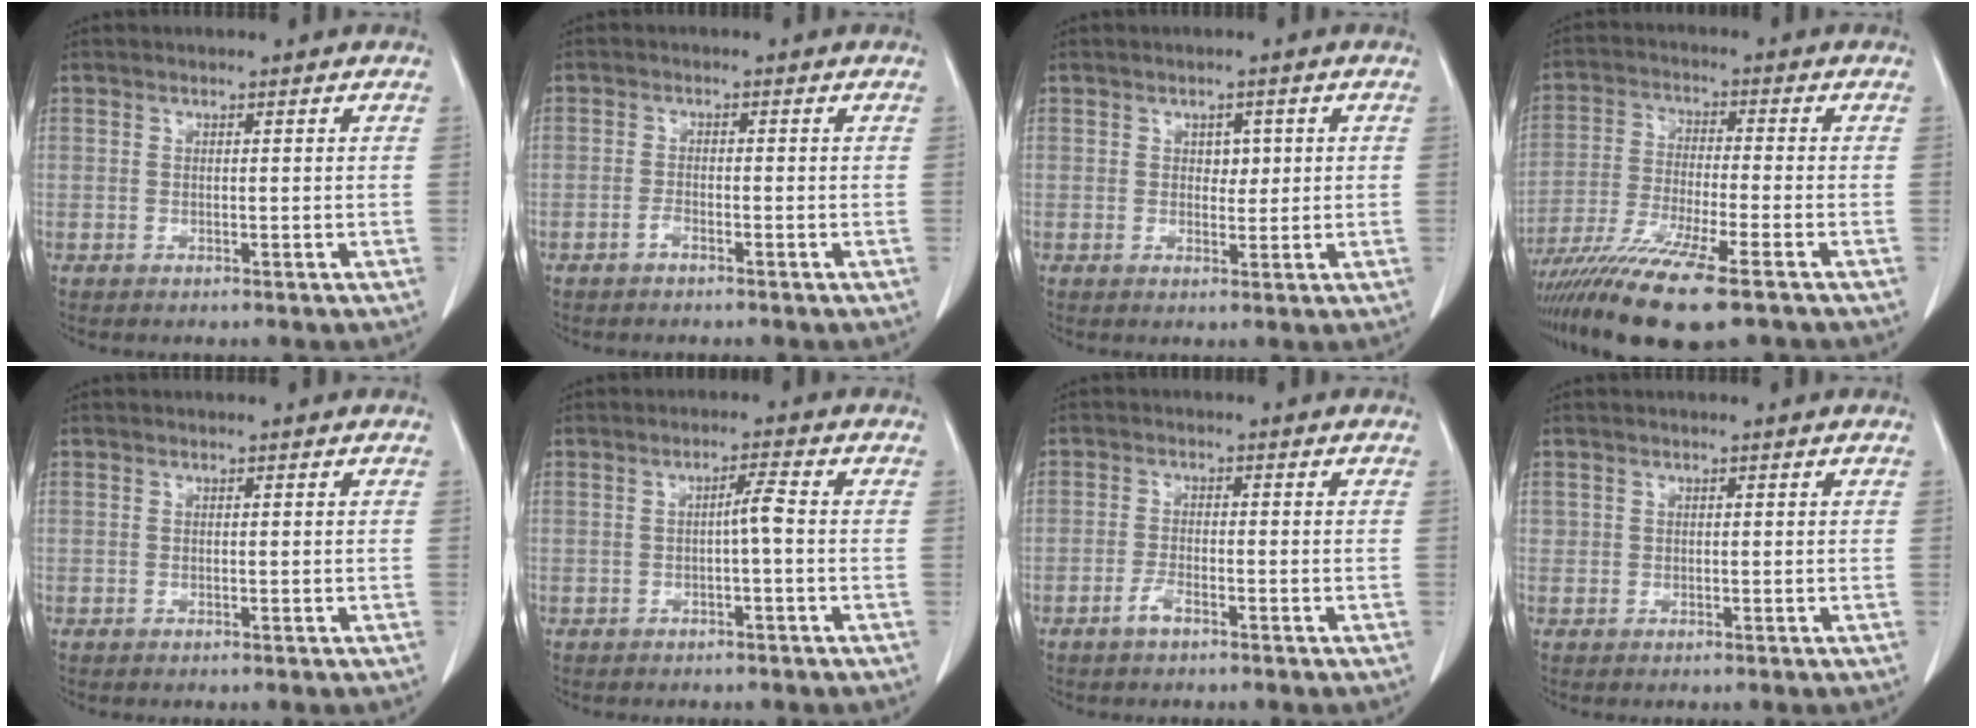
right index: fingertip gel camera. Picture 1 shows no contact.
{"total": 1.2, "force": [-0.9, 0.4, 0.7], "torque": [-0.011, 0.004, -0.018]}
{"total": 2.3, "force": [0.5, 1.5, 1.7], "torque": [-0.017, 0.000, 0.006]}
{"total": 14.3, "force": [-10.2, 0.8, 9.9], "torque": [-0.193, -0.037, -0.179]}
{"total": 0.0}
{"total": 2.3, "force": [-0.4, -0.1, 2.3], "torque": [-0.037, 0.003, -0.007]}
{"total": 2.2, "force": [-1.6, 0.5, 1.5], "torque": [-0.032, 0.002, -0.033]}
{"total": 0.6, "force": [0.2, 0.6, 0.0], "torque": [0.011, 0.003, 0.001]}